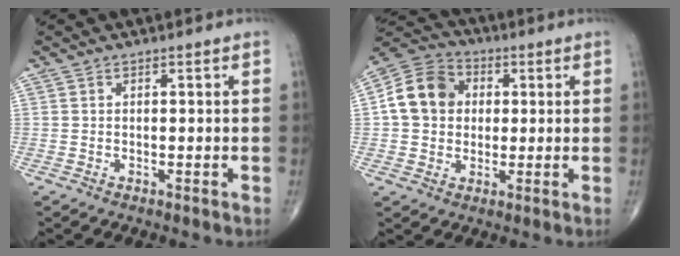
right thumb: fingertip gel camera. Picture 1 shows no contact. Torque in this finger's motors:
{"motor_torque": [-0.59, 0.85, 0.46, -0.26, 0.10]}